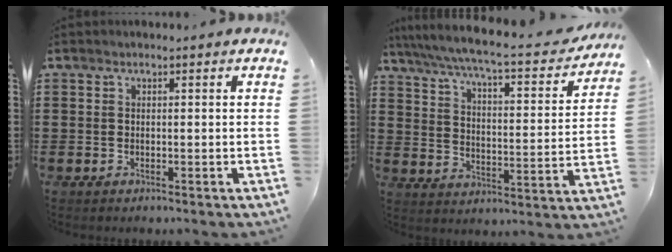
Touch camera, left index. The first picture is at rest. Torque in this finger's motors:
{"motor_torque": [1.28, -0.86, 1.05, 0.14]}